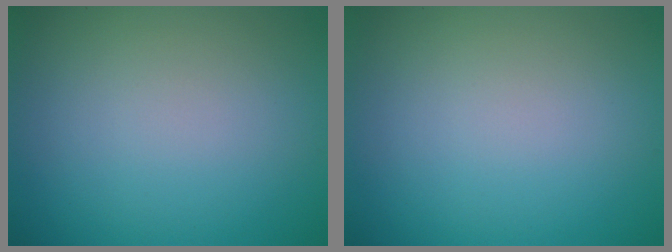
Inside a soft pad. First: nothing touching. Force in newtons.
{"total": 0.0}